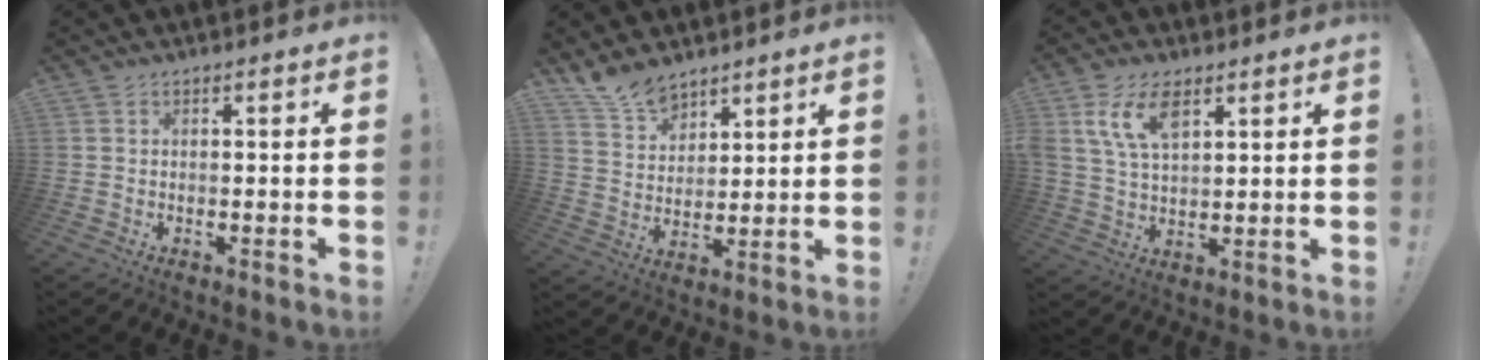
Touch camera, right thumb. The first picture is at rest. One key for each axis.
{"total": 9.8, "fx": 8.2, "fy": 4.8, "fz": 2.4, "tx": -0.051, "ty": -0.056, "tz": 0.161}
{"total": 10.8, "fx": 5.3, "fy": 5.9, "fz": 7.4, "tx": -0.152, "ty": -0.008, "tz": 0.098}